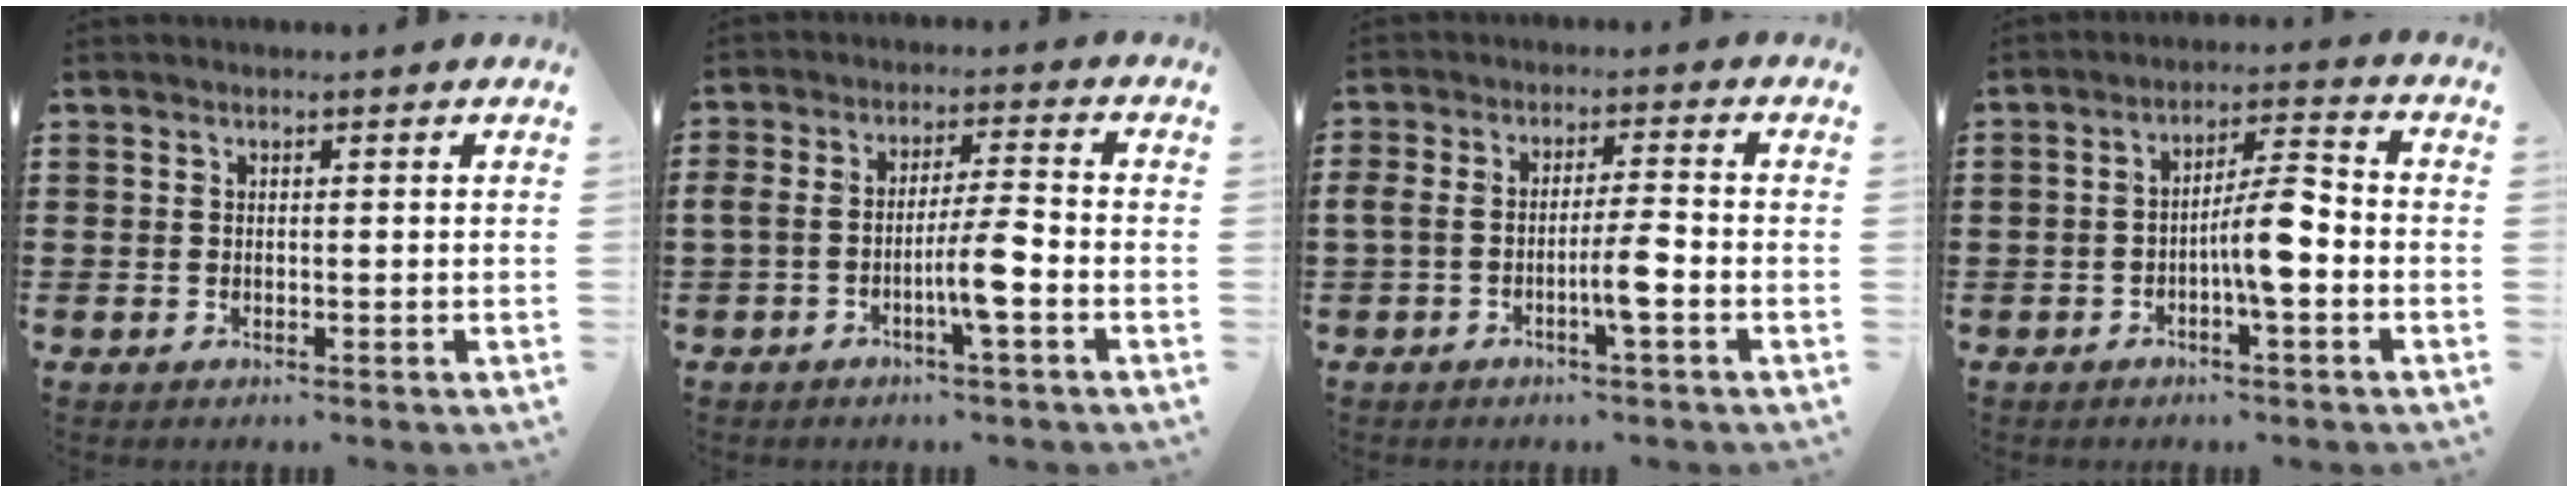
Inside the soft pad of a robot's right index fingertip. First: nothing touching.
{"total": 6.6, "force": [-2.5, 0.9, 6.0], "torque": [-0.116, -0.002, -0.051]}
{"total": 5.5, "force": [-2.0, 1.0, 5.1], "torque": [-0.094, 0.002, -0.039]}
{"total": 7.2, "force": [-2.0, 1.5, 6.7], "torque": [-0.115, 0.009, -0.037]}